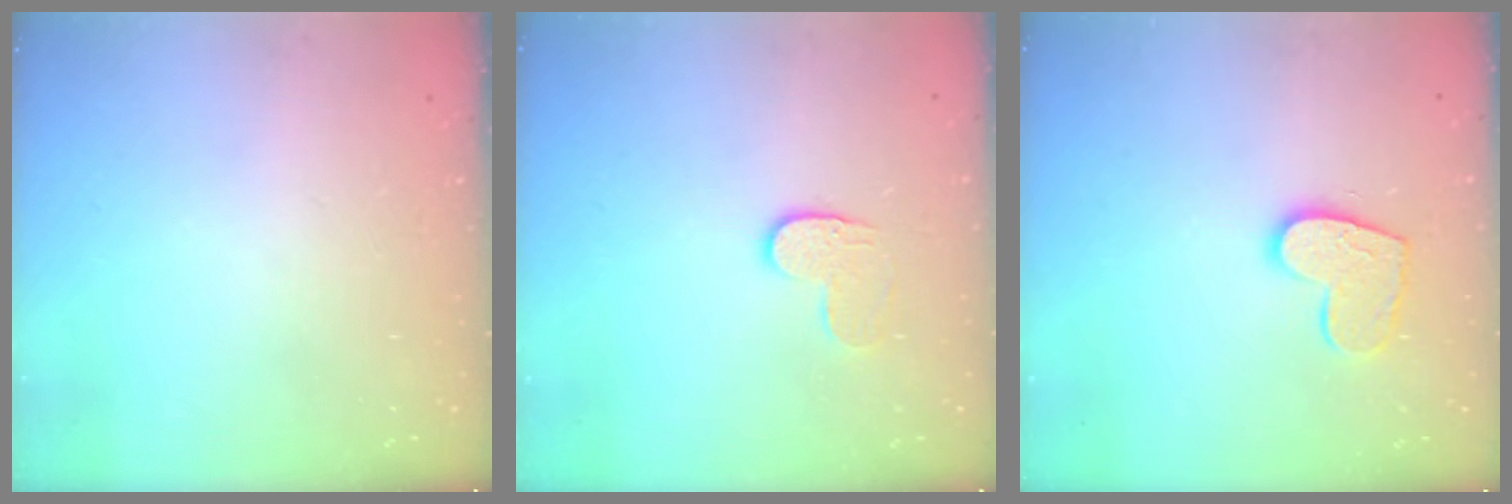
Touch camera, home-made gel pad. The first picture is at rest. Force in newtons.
{"total": 5.7, "press": 5.7, "slide": 0.4}
{"total": 11.7, "press": 11.7, "slide": 0.8}